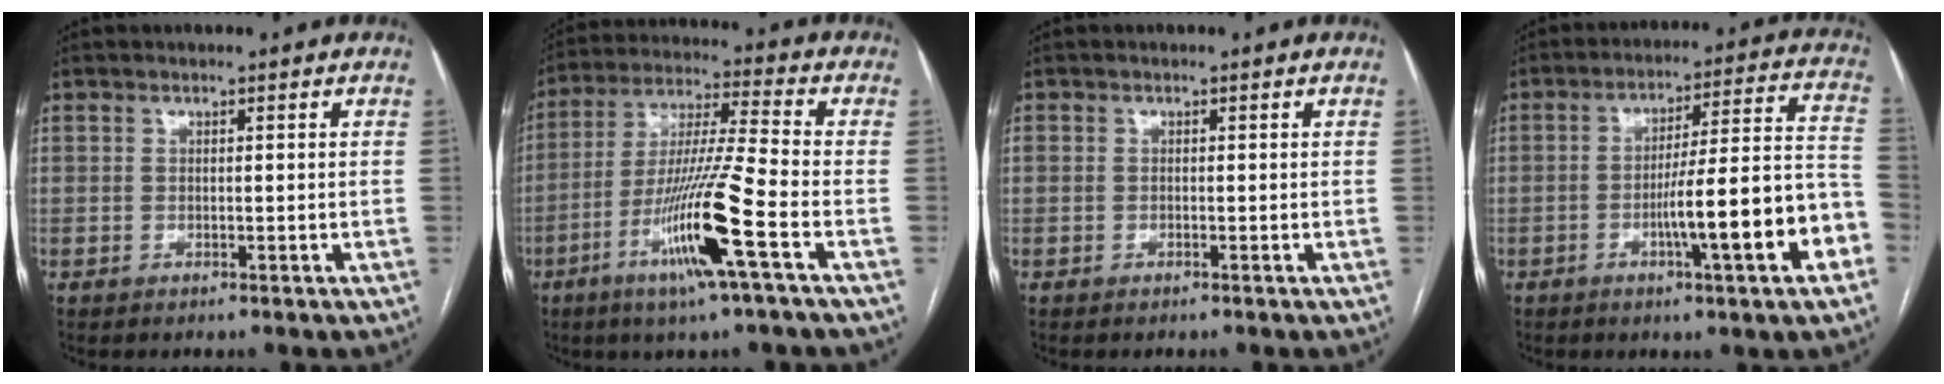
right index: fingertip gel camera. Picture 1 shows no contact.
{"total": 14.6, "force": [-6.0, -1.0, 13.2], "torque": [-0.261, -0.015, -0.115]}
{"total": 0.6, "force": [-0.5, 0.3, 0.3], "torque": [-0.002, 0.002, -0.006]}
{"total": 15.1, "force": [-5.5, 0.7, 14.1], "torque": [-0.191, 0.019, -0.076]}